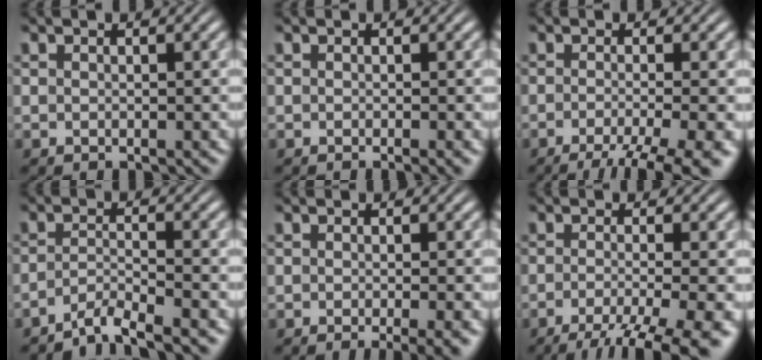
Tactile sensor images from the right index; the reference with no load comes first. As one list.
[{"total": 1.0, "force": [-0.7, -0.1, 0.7], "torque": [-0.005, 0.003, -0.012]}, {"total": 7.3, "force": [-5.0, 2.2, 4.9], "torque": [-0.067, -0.028, -0.063]}, {"total": 4.0, "force": [-3.6, 0.6, 1.8], "torque": [-0.035, -0.014, -0.055]}, {"total": 3.0, "force": [-2.0, 0.4, 2.1], "torque": [-0.023, -0.004, -0.030]}, {"total": 7.6, "force": [-4.5, 2.5, 5.6], "torque": [-0.086, -0.036, -0.053]}]